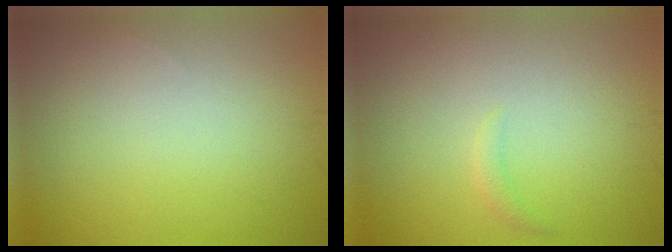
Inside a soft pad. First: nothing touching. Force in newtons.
{"total": 0.8, "press": 0.8, "slide": 0.1}